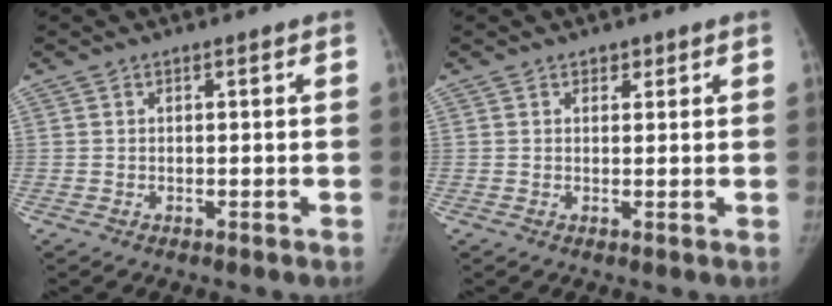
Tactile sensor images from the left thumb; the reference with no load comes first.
{"total": 1.3, "force": [1.0, 0.8, 0.3], "torque": [0.010, -0.005, 0.012]}